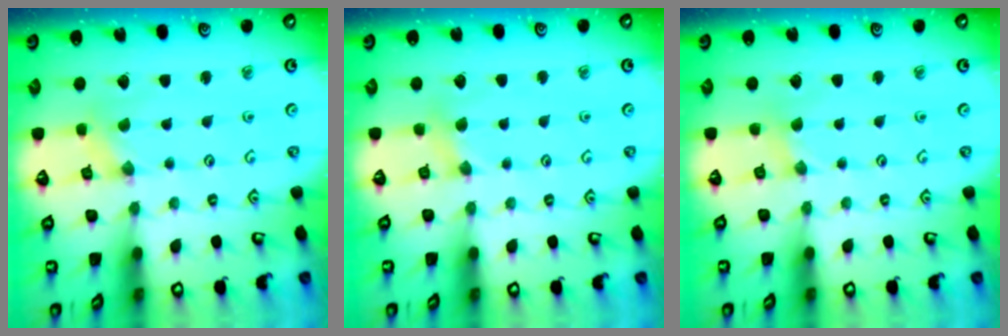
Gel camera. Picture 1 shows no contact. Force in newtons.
{"total": 2.5, "press": 2.5, "slide": 0.4}
{"total": 1.7, "press": 1.7, "slide": 0.4}